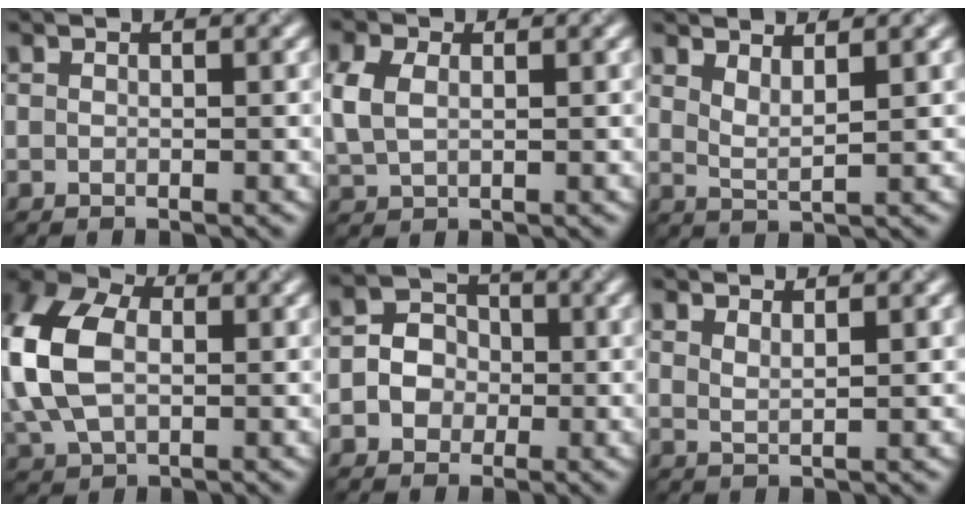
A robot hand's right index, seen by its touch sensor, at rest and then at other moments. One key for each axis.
{"total": 3.3, "fx": 0.4, "fy": 2.3, "fz": 2.2, "tx": -0.063, "ty": 0.008, "tz": 0.018}
{"total": 1.8, "fx": 1.5, "fy": 0.3, "fz": 1.0, "tx": -0.014, "ty": -0.001, "tz": 0.036}
{"total": 8.6, "fx": 0.5, "fy": 6.1, "fz": 6.1, "tx": -0.170, "ty": 0.017, "tz": 0.010}
{"total": 2.9, "fx": -1.1, "fy": 2.6, "fz": 0.8, "tx": -0.001, "ty": 0.008, "tz": -0.020}
{"total": 1.4, "fx": 1.2, "fy": 0.3, "fz": 0.6, "tx": -0.003, "ty": 0.003, "tz": 0.023}